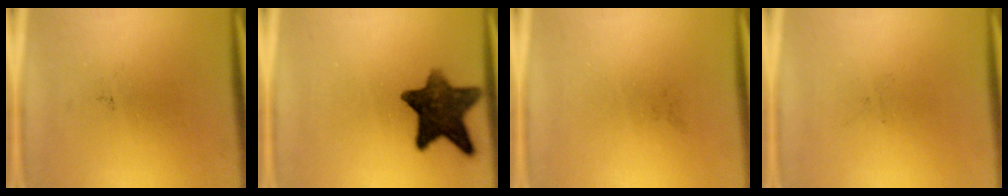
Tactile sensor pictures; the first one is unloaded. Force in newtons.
{"total": 11.5}
{"total": 0.0}
{"total": 0.0}